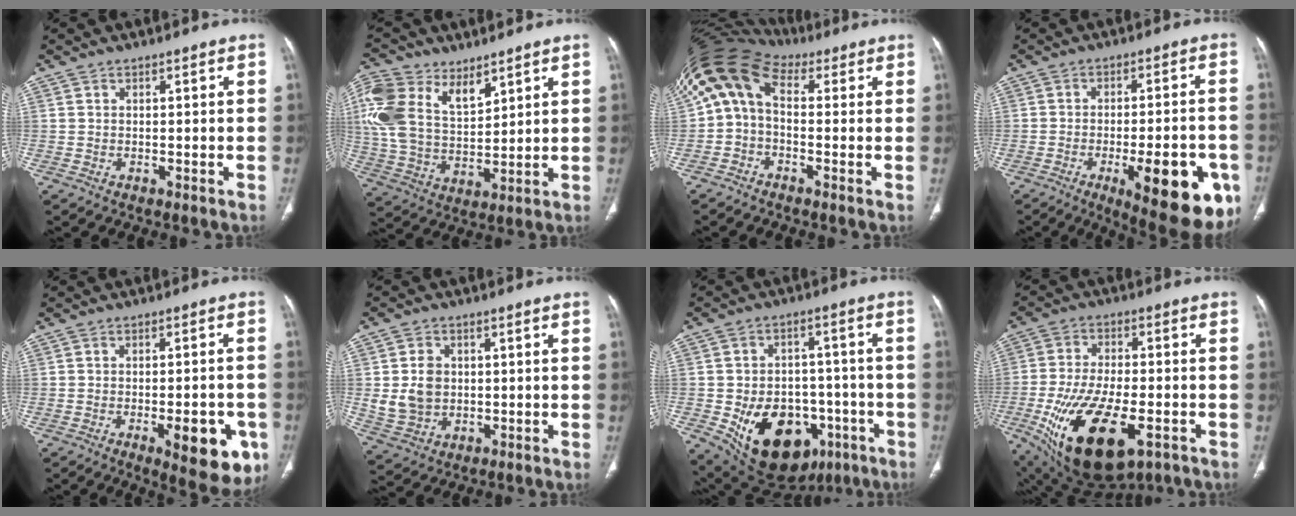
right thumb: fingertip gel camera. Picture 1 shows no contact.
{"total": 17.0, "force": [8.2, 10.3, 10.7], "torque": [-0.221, -0.021, 0.163]}
{"total": 10.3, "force": [2.1, 6.3, 7.8], "torque": [-0.152, 0.050, 0.028]}
{"total": 19.7, "force": [-7.7, 6.6, 16.9], "torque": [-0.170, 0.013, -0.089]}
{"total": 12.6, "force": [-4.8, 4.7, 10.6], "torque": [-0.111, 0.005, -0.053]}
{"total": 7.8, "force": [0.6, 6.3, 4.5], "torque": [-0.070, -0.003, 0.023]}
{"total": 21.1, "force": [-8.0, 14.2, 13.4], "torque": [-0.185, 0.024, -0.098]}
{"total": 21.1, "force": [-8.1, 9.9, 16.8], "torque": [-0.330, -0.001, -0.117]}